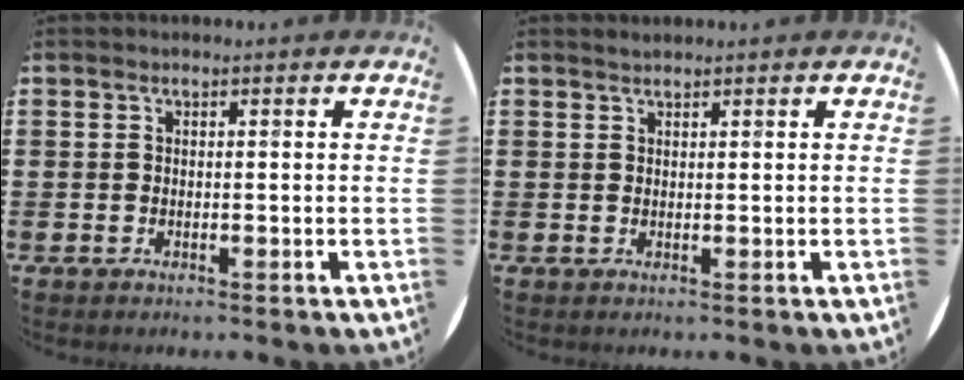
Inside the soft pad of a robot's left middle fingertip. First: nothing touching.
{"total": 0.7, "force": [0.7, -0.1, 0.0], "torque": [-0.001, 0.000, 0.013]}